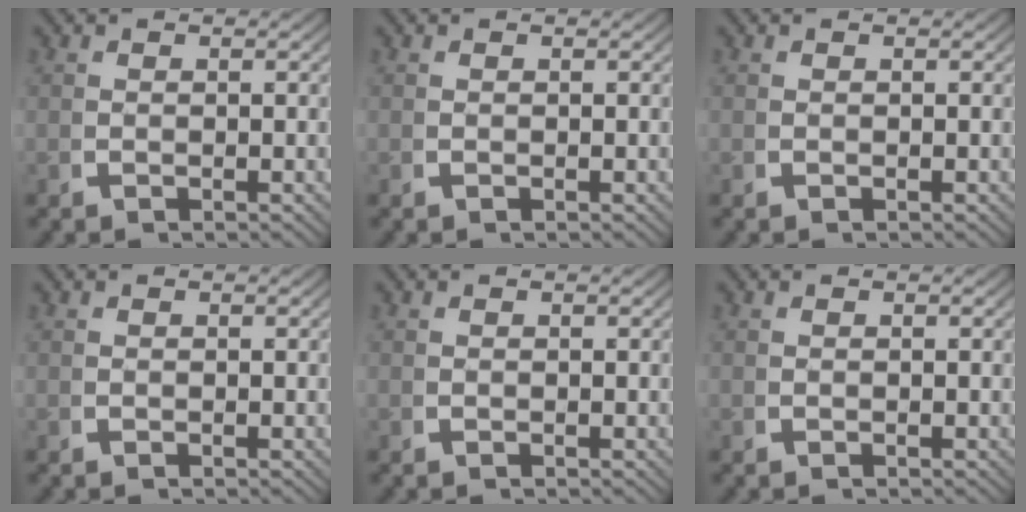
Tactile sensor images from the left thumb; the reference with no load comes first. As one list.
[{"total": 0.0}, {"total": 0.0}, {"total": 0.0}, {"total": 0.0}, {"total": 0.0}]